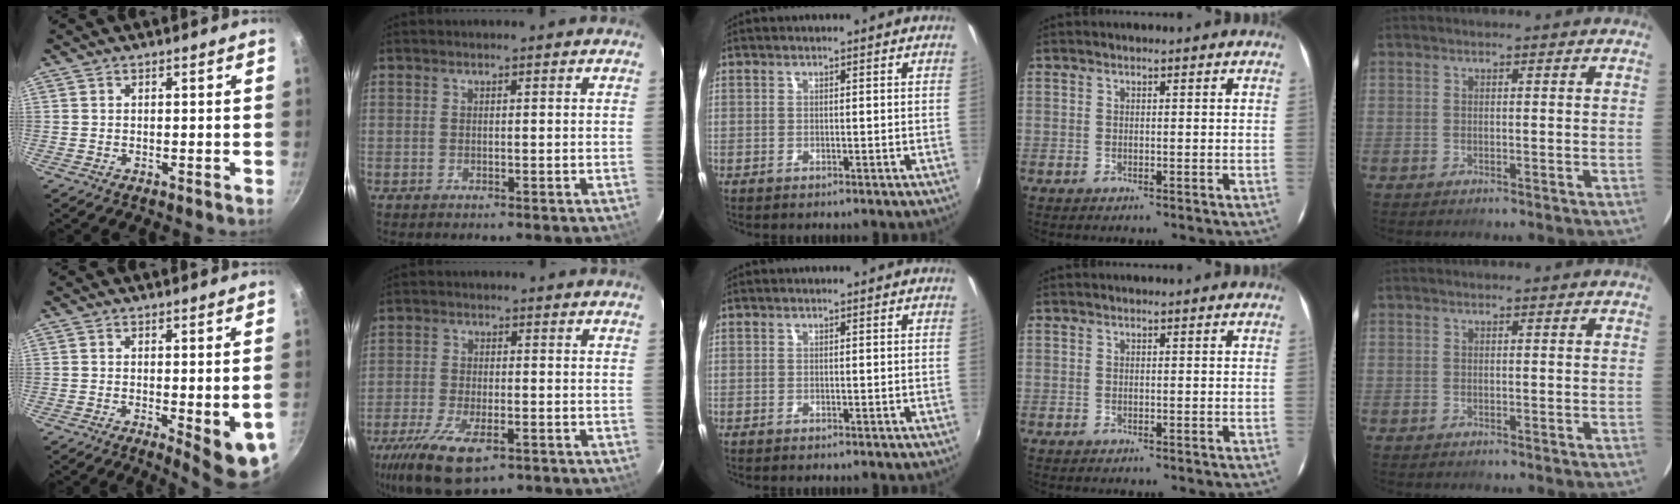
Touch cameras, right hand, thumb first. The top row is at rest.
{"thumb": {"total": 9.4, "force": [-2.3, 2.3, 8.8], "torque": [-0.094, -0.007, -0.021]}, "index": {"total": 13.9, "force": [-8.4, 5.4, 9.7], "torque": [-0.217, -0.046, -0.145]}}